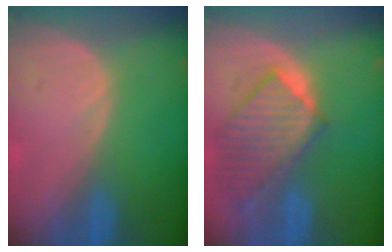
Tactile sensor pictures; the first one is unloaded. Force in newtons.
{"total": 9.6, "press": 8.4, "slide": 4.6}